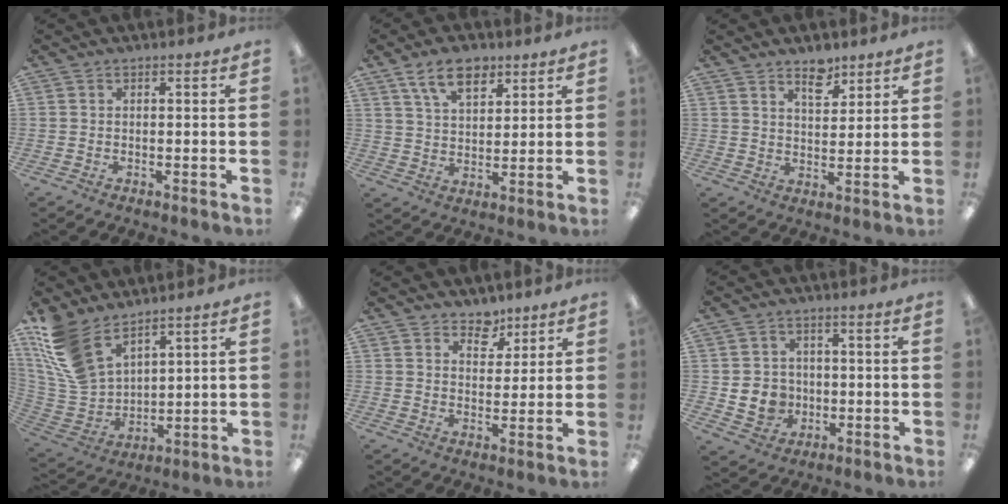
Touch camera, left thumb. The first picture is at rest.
{"total": 9.9, "force": [6.4, 5.2, 5.5], "torque": [-0.098, -0.017, 0.117]}
{"total": 6.6, "force": [5.1, 3.2, 2.8], "torque": [-0.029, -0.032, 0.088]}
{"total": 15.5, "force": [10.5, 8.0, 8.1], "torque": [-0.215, -0.049, 0.203]}
{"total": 6.1, "force": [4.8, 3.6, 0.8], "torque": [-0.004, -0.033, 0.086]}
{"total": 6.9, "force": [-0.8, 6.4, 2.5], "torque": [-0.066, 0.012, -0.011]}